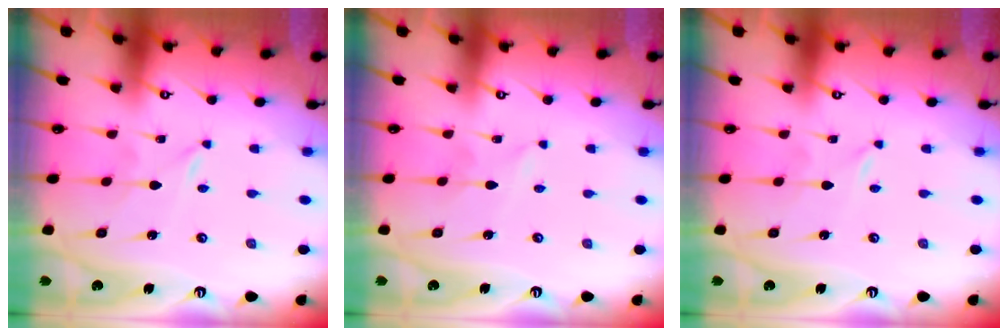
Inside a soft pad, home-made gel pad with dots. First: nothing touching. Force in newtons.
{"total": 1.6, "press": 1.6, "slide": 0.1}
{"total": 0.0}